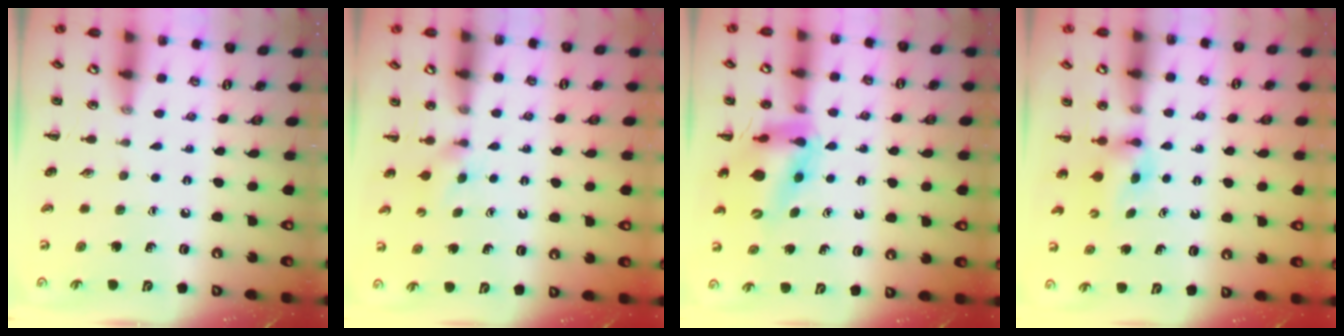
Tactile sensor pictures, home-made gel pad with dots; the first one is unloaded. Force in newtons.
{"total": 2.5, "press": 2.4, "slide": 0.9}
{"total": 13.1, "press": 12.5, "slide": 3.8}
{"total": 2.5, "press": 2.2, "slide": 1.2}